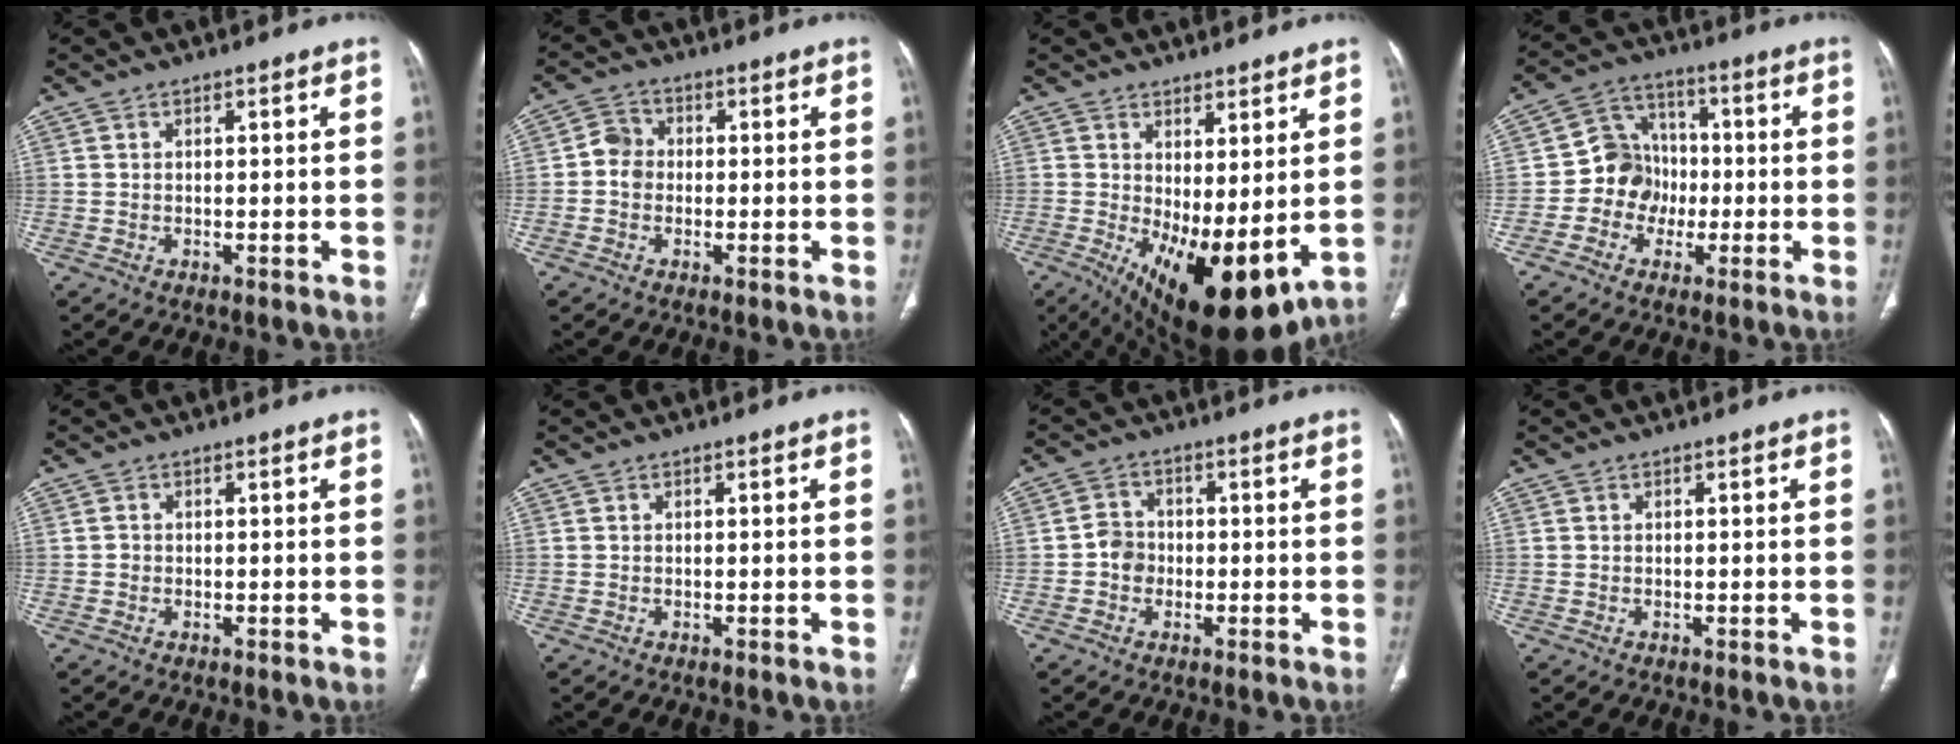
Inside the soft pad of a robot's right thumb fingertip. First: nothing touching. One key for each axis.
{"total": 4.0, "fx": -0.5, "fy": 3.5, "fz": 1.8, "tx": -0.016, "ty": 0.011, "tz": -0.017}
{"total": 15.2, "fx": -1.3, "fy": 6.3, "fz": 13.7, "tx": -0.223, "ty": -0.029, "tz": 0.005}
{"total": 9.3, "fx": -1.7, "fy": 8.5, "fz": 3.3, "tx": -0.008, "ty": 0.029, "tz": -0.041}
{"total": 0.8, "fx": -0.1, "fy": 0.7, "fz": 0.2, "tx": -0.002, "ty": 0.002, "tz": 0.000}
{"total": 0.0}
{"total": 4.0, "fx": -0.8, "fy": 3.5, "fz": 1.6, "tx": -0.012, "ty": 0.011, "tz": -0.020}
{"total": 0.0}